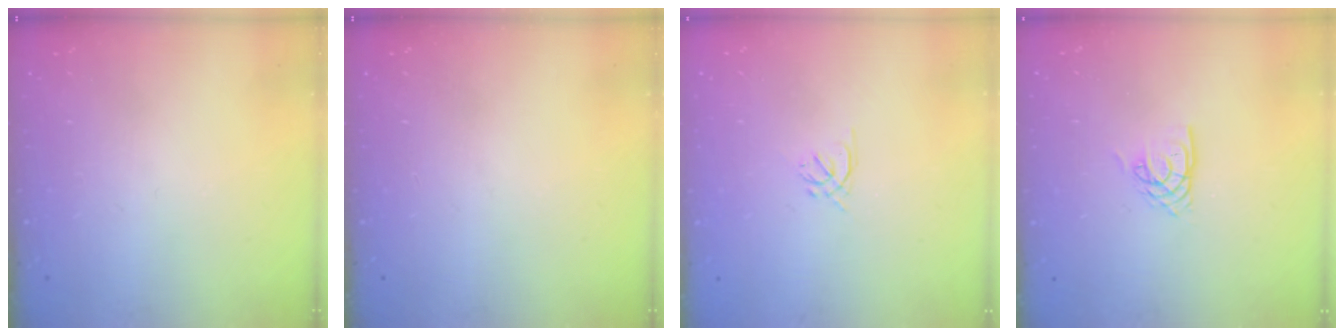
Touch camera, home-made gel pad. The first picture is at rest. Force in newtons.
{"total": 0.0}
{"total": 1.3, "press": 1.2, "slide": 0.5}
{"total": 4.5, "press": 4.5, "slide": 0.4}